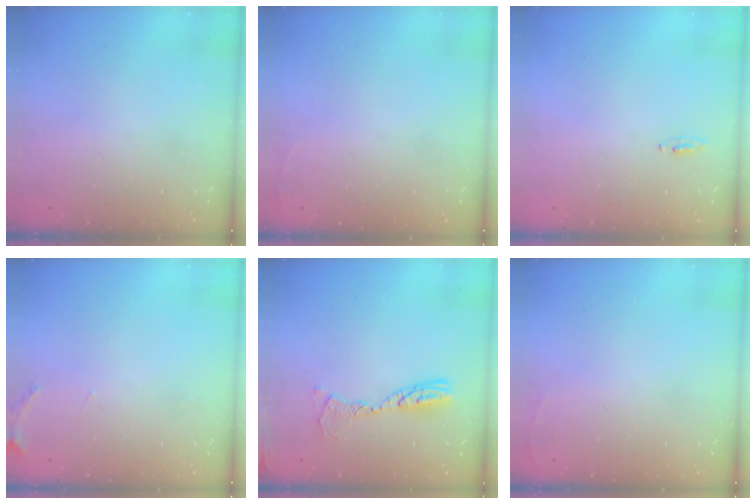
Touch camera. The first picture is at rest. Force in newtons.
{"total": 2.7, "press": 2.6, "slide": 1.0}
{"total": 3.8, "press": 2.8, "slide": 2.6}
{"total": 5.6, "press": 5.4, "slide": 1.3}
{"total": 10.6, "press": 10.6, "slide": 0.9}
{"total": 2.7, "press": 2.6, "slide": 1.0}